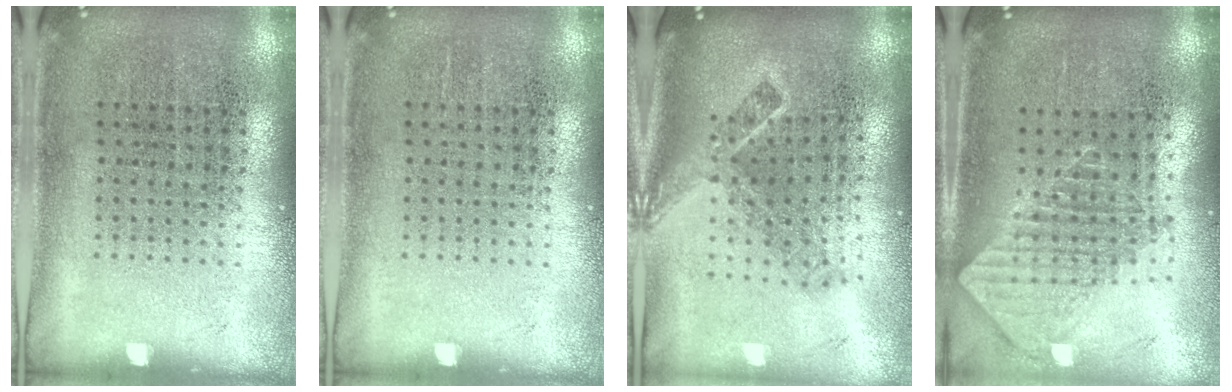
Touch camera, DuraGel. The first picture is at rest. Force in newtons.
{"total": 0.0}
{"total": 2.2, "press": 1.5, "slide": 1.6}
{"total": 1.9, "press": 1.5, "slide": 1.2}